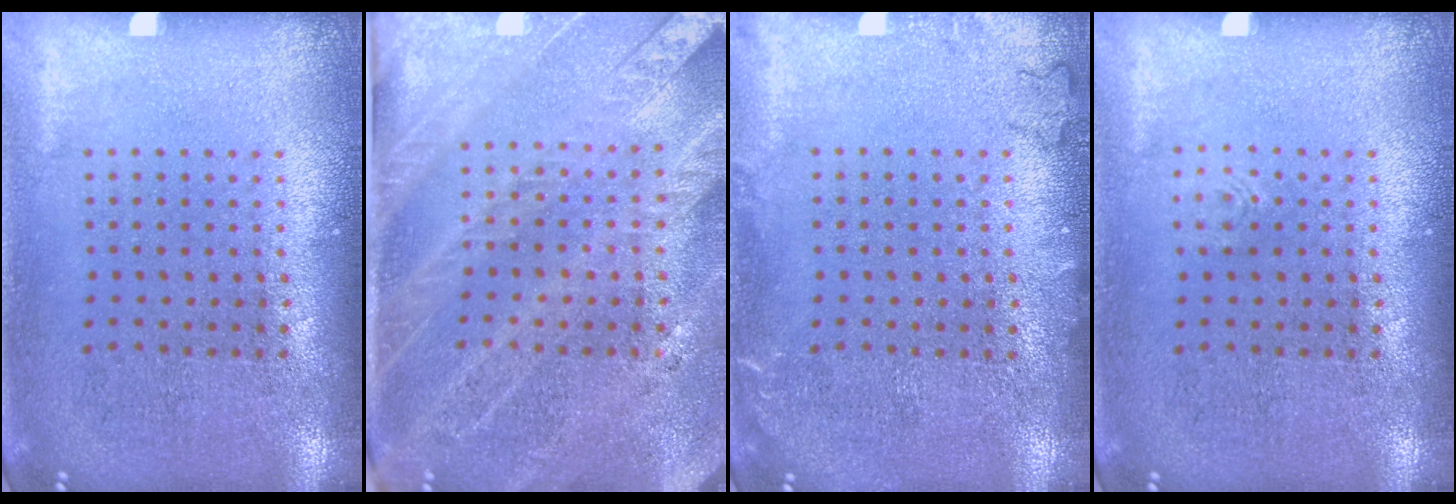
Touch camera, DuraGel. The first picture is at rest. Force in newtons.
{"total": 3.4, "press": 2.9, "slide": 1.7}
{"total": 1.2, "press": 1.2, "slide": 0.3}
{"total": 0.5, "press": 0.5, "slide": 0.1}